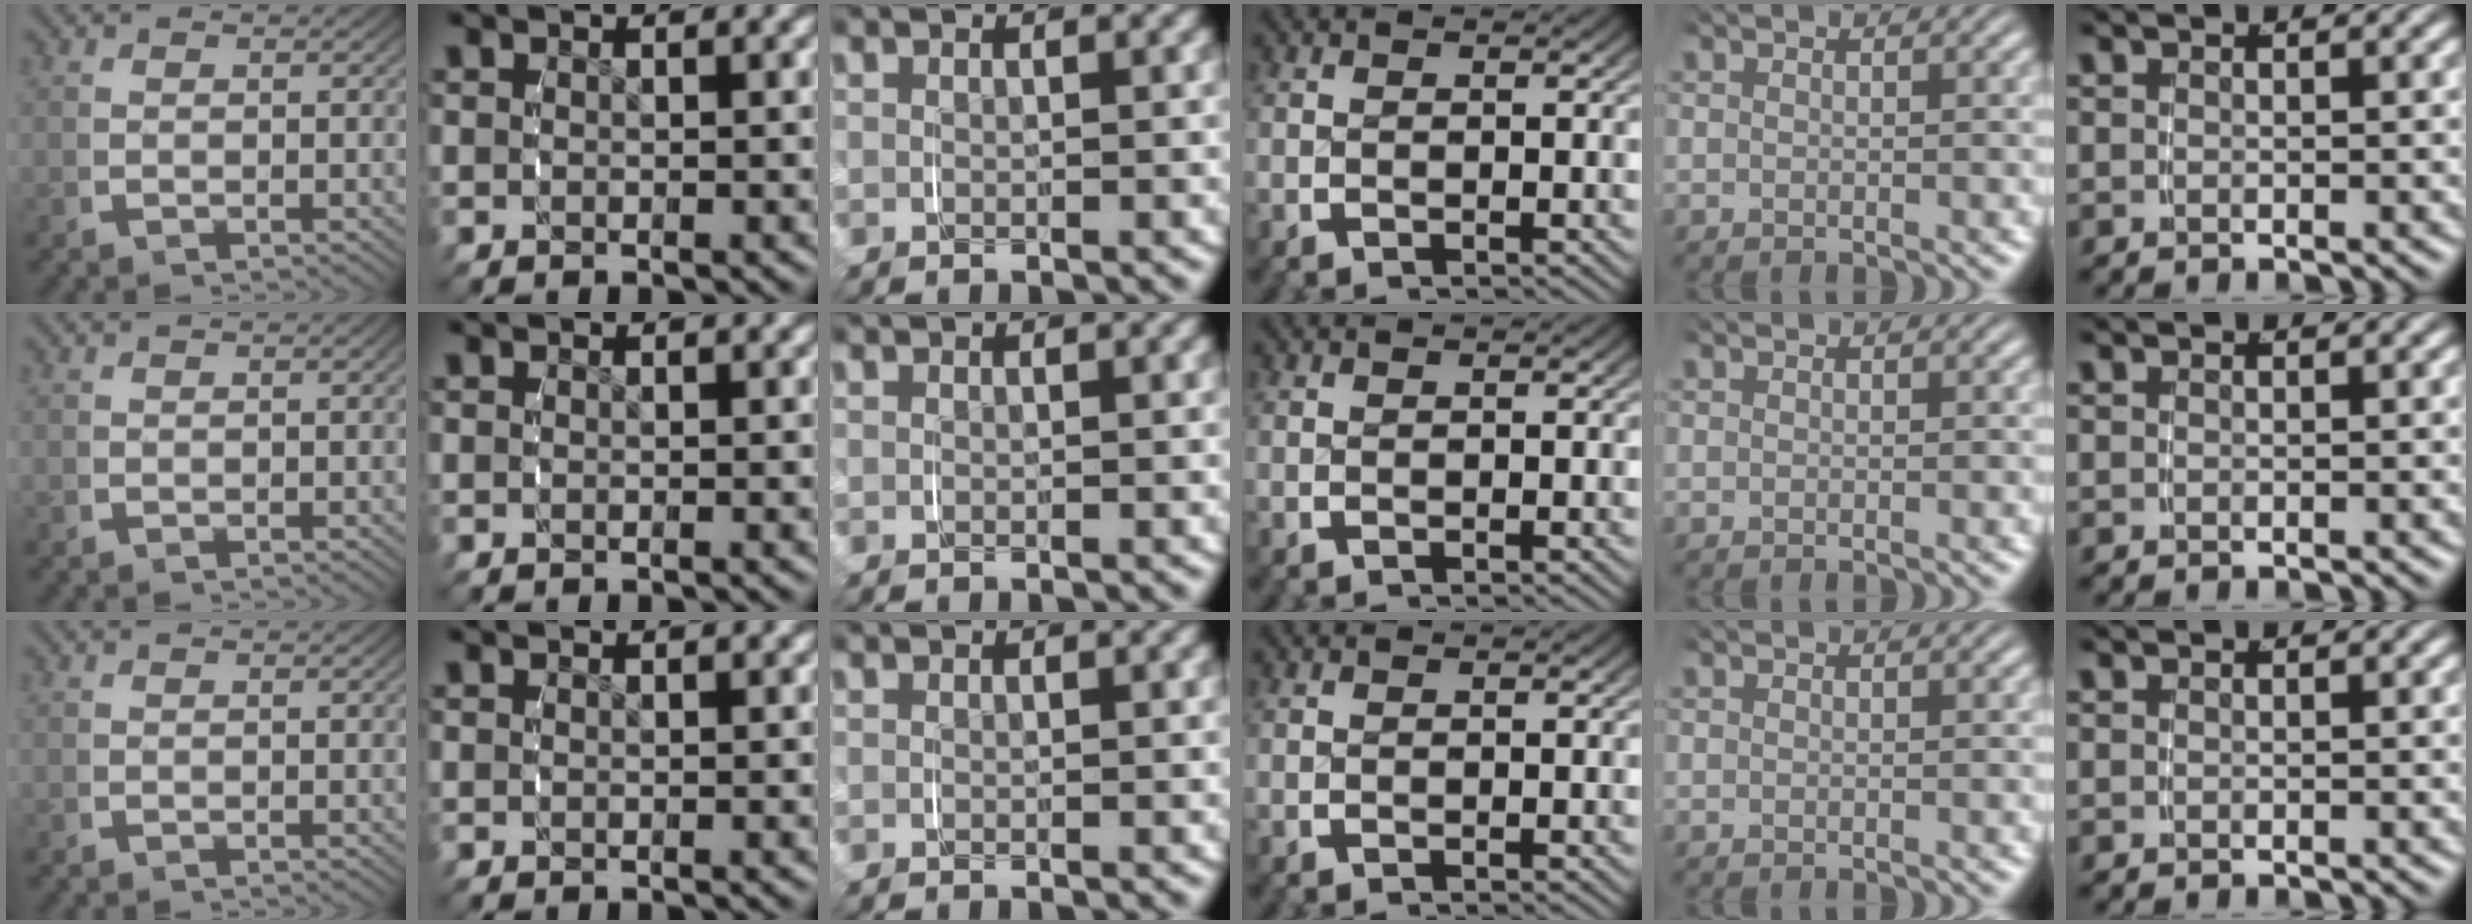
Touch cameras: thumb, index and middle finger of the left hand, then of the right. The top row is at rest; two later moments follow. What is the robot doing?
{"motion": "grasp_and_lifting", "object": "jewelry box"}